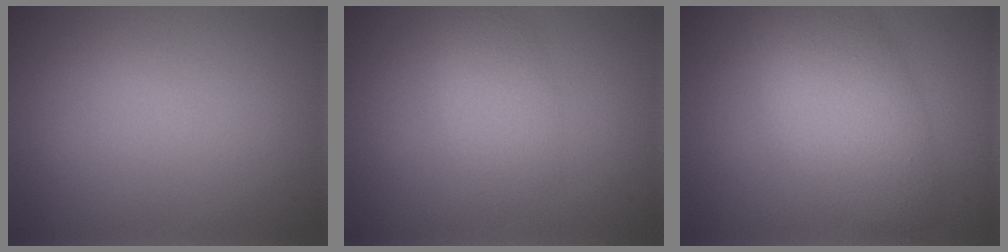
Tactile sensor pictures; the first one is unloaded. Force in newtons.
{"total": 2.7, "press": 2.7, "slide": 0.1}
{"total": 7.0, "press": 7.0, "slide": 0.1}